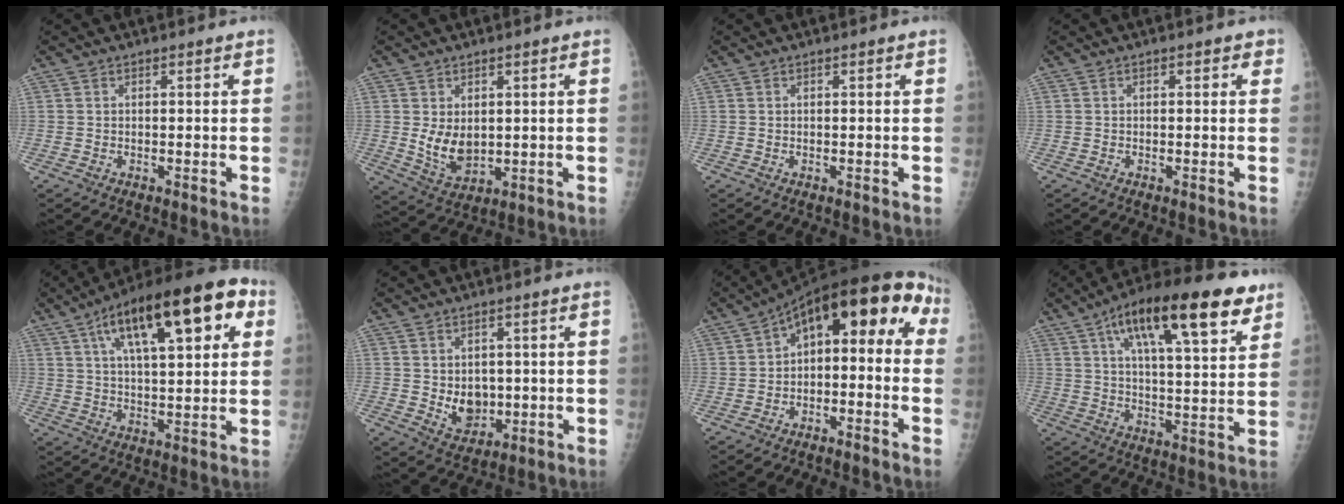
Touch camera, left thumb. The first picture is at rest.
{"total": 6.9, "force": [0.7, 4.8, 5.0], "torque": [-0.066, -0.018, 0.031]}
{"total": 0.0}
{"total": 2.0, "force": [0.7, 1.0, 1.6], "torque": [-0.008, 0.003, 0.001]}
{"total": 23.2, "force": [9.3, 8.5, 19.5], "torque": [-0.284, 0.013, 0.140]}
{"total": 6.6, "force": [-0.2, 5.1, 4.2], "torque": [-0.033, -0.008, 0.014]}
{"total": 13.9, "force": [-0.5, 7.6, 11.7], "torque": [-0.130, 0.067, -0.018]}
{"total": 22.9, "force": [11.9, 7.4, 18.2], "torque": [-0.265, -0.013, 0.183]}